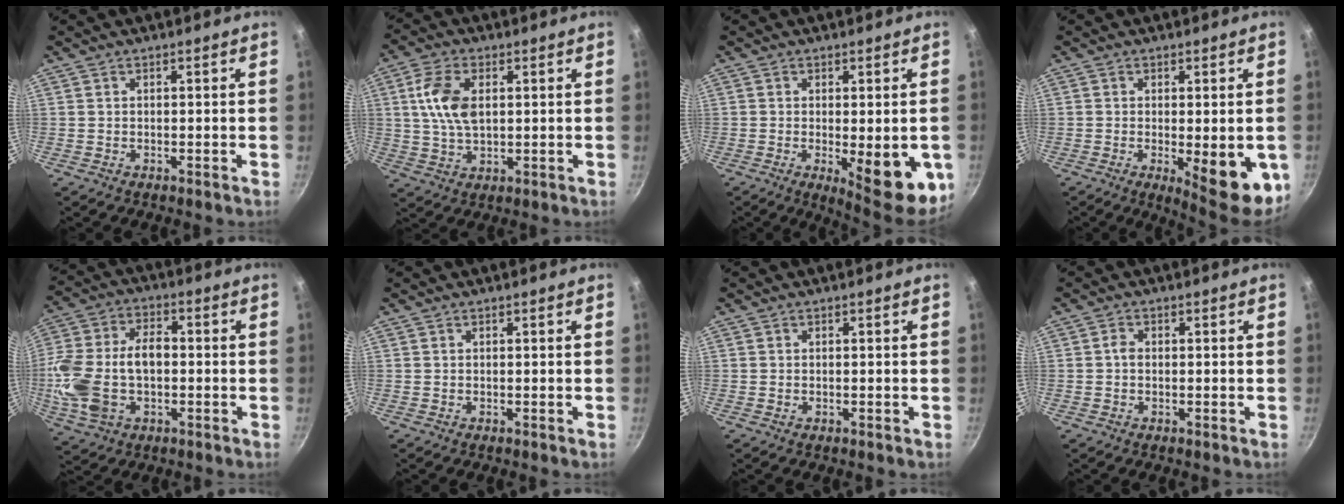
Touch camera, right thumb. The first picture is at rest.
{"total": 9.2, "force": [1.9, 5.2, 7.3], "torque": [-0.138, 0.000, 0.036]}
{"total": 12.9, "force": [-2.8, 4.2, 11.8], "torque": [-0.131, -0.010, -0.024]}
{"total": 11.8, "force": [-2.7, 3.7, 10.9], "torque": [-0.120, -0.007, -0.023]}
{"total": 16.5, "force": [-2.2, 10.2, 12.8], "torque": [-0.251, 0.031, -0.039]}
{"total": 0.0}
{"total": 0.0}
{"total": 1.4, "force": [-0.1, 1.1, 0.8], "torque": [-0.016, 0.005, -0.002]}